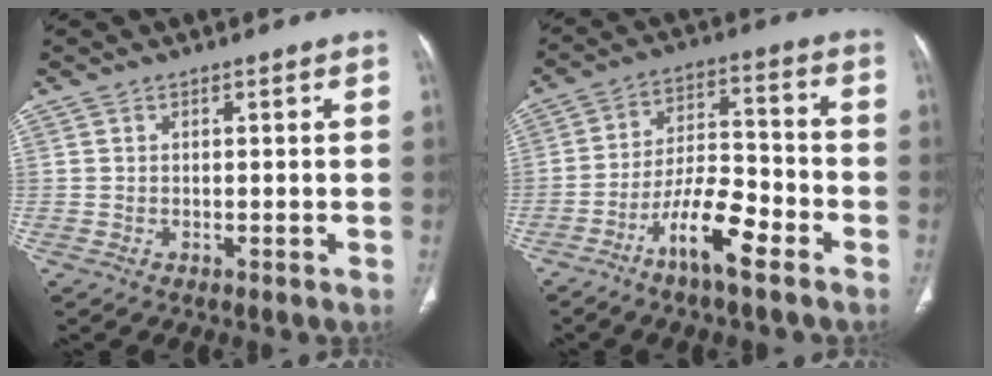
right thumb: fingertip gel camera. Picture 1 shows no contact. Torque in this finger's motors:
{"motor_torque": [-0.02, 0.23, 0.18, 0.30, 0.00]}